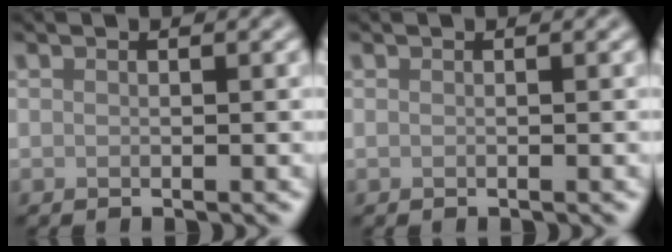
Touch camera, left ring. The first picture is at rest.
{"total": 0.0}